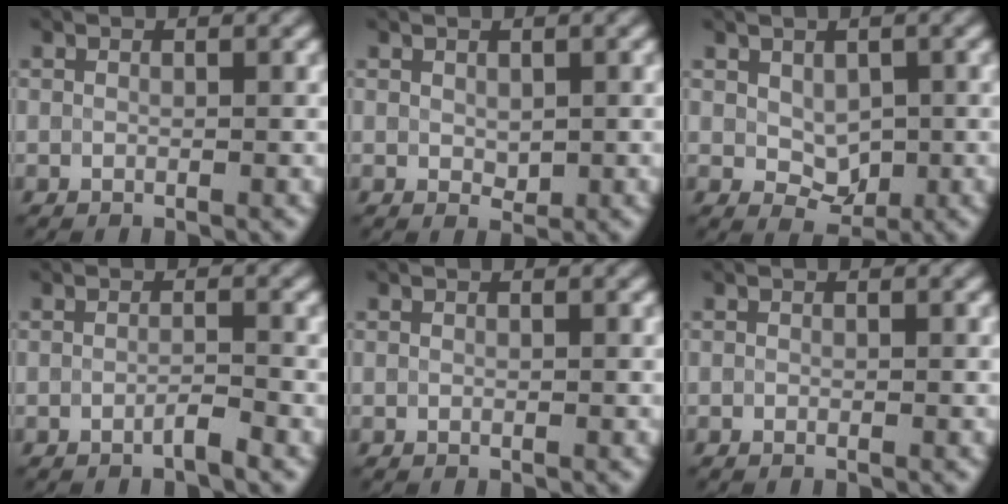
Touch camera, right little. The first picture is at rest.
{"total": 1.1, "force": [0.1, 0.7, 0.7], "torque": [-0.012, -0.006, 0.009]}
{"total": 2.9, "force": [0.3, 2.0, 2.1], "torque": [-0.033, -0.007, 0.013]}
{"total": 1.2, "force": [-0.8, 0.1, 0.9], "torque": [-0.016, 0.001, -0.015]}
{"total": 0.0}
{"total": 0.0}